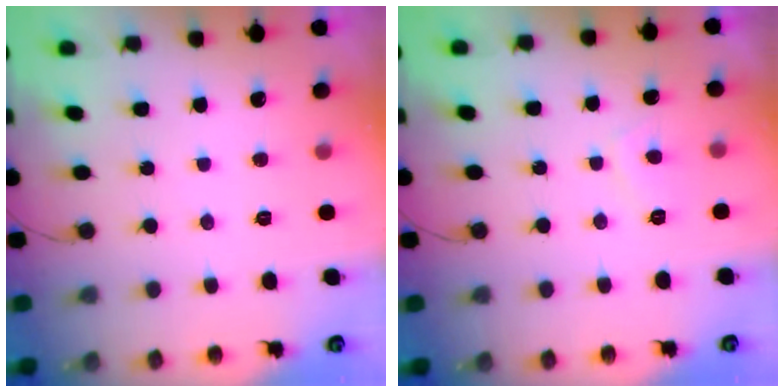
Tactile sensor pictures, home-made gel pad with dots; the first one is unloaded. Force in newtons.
{"total": 1.5, "press": 1.3, "slide": 0.7}